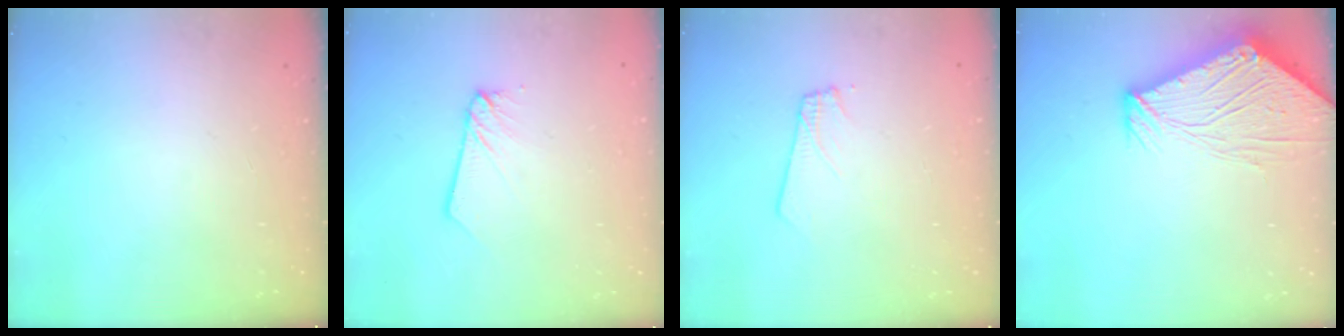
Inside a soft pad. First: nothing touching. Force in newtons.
{"total": 2.6, "press": 2.6, "slide": 0.2}
{"total": 2.9, "press": 2.8, "slide": 0.3}
{"total": 12.2, "press": 12.2, "slide": 1.4}